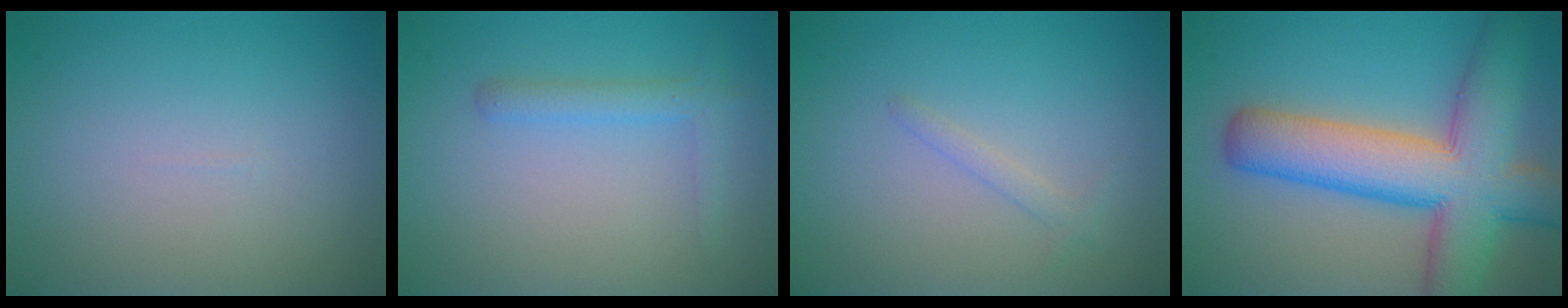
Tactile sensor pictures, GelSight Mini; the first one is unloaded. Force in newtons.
{"total": 1.9, "press": 1.9, "slide": 0.1}
{"total": 1.1, "press": 1.1, "slide": 0.1}
{"total": 10.9, "press": 10.9, "slide": 0.6}